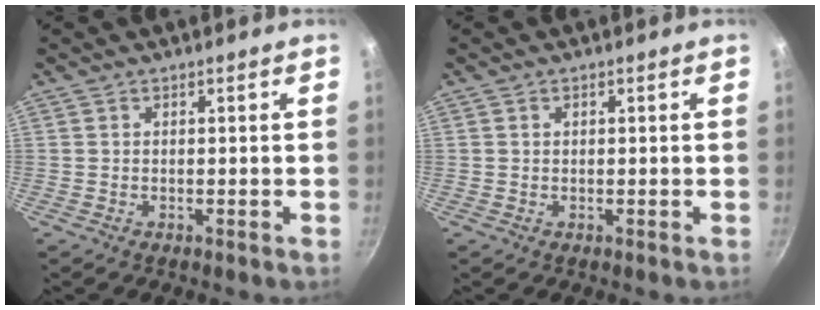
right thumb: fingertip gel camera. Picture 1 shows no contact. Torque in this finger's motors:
{"motor_torque": [-0.36, -0.31, -0.05, 0.10, 0.03]}